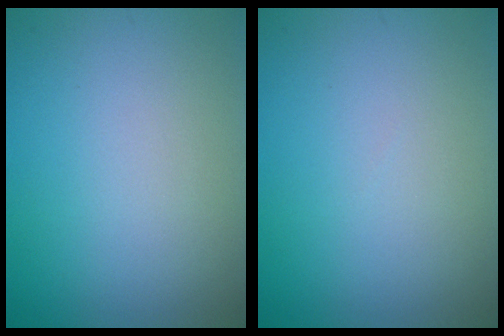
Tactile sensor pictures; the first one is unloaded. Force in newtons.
{"total": 0.0}